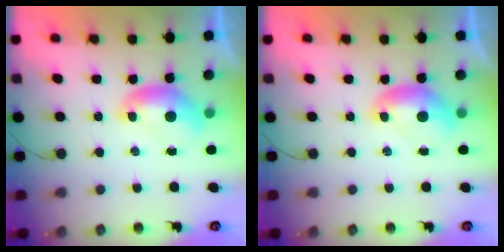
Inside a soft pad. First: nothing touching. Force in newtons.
{"total": 0.0}